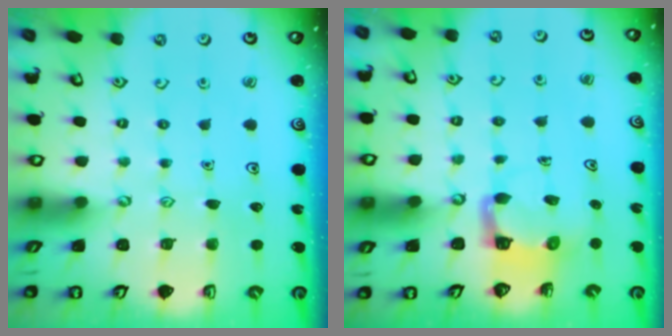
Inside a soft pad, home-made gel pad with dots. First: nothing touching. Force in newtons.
{"total": 4.2, "press": 4.2, "slide": 0.1}